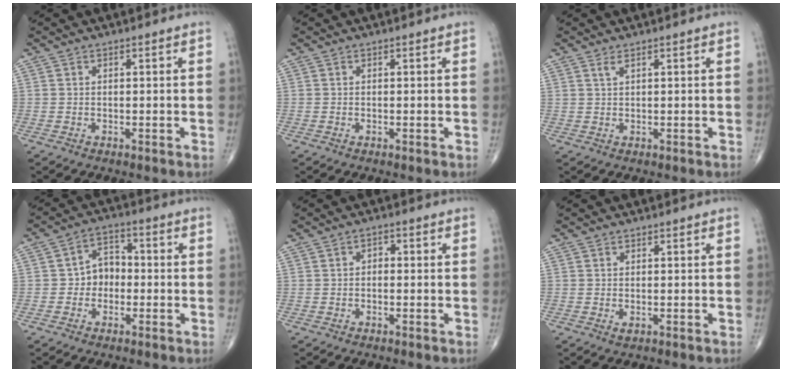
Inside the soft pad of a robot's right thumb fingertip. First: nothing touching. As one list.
[{"total": 0.0}, {"total": 1.0, "force": [0.7, 0.2, 0.7], "torque": [-0.017, 0.001, 0.016]}, {"total": 6.0, "force": [-0.9, 4.8, 3.4], "torque": [-0.026, 0.026, -0.027]}, {"total": 1.6, "force": [-0.2, 1.1, 1.1], "torque": [-0.007, 0.008, -0.009]}, {"total": 0.9, "force": [-0.2, 0.5, 0.7], "torque": [-0.013, -0.003, -0.003]}]